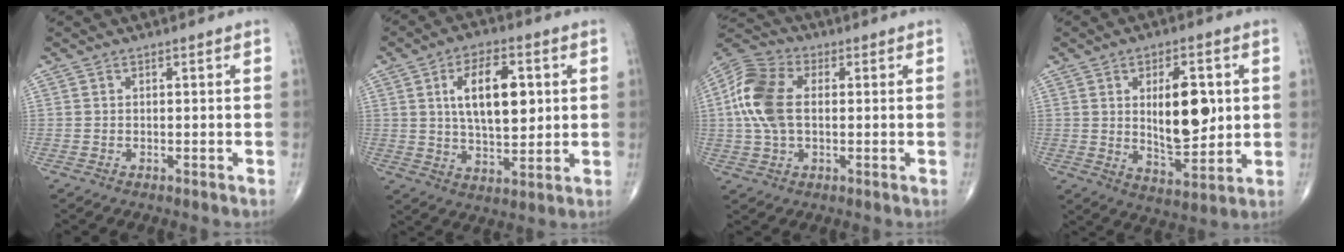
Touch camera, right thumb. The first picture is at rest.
{"total": 13.1, "force": [2.9, 6.6, 11.0], "torque": [-0.163, -0.008, 0.051]}
{"total": 12.5, "force": [1.0, 7.7, 9.7], "torque": [-0.210, 0.024, 0.013]}
{"total": 13.0, "force": [1.9, 6.2, 11.2], "torque": [-0.146, -0.018, 0.040]}